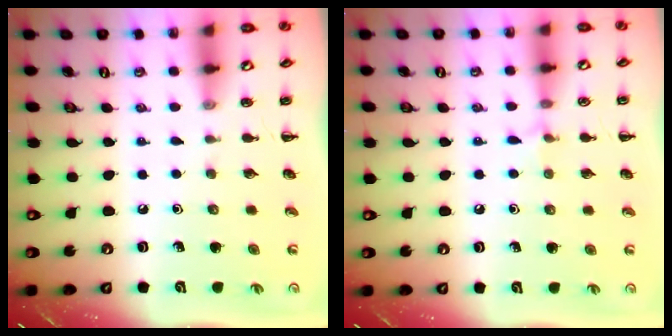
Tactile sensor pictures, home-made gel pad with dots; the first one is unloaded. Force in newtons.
{"total": 4.7, "press": 4.4, "slide": 1.6}